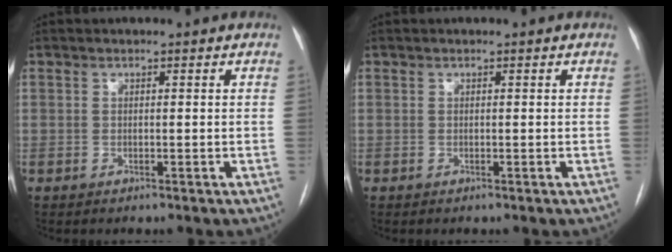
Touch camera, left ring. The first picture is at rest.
{"total": 0.0}